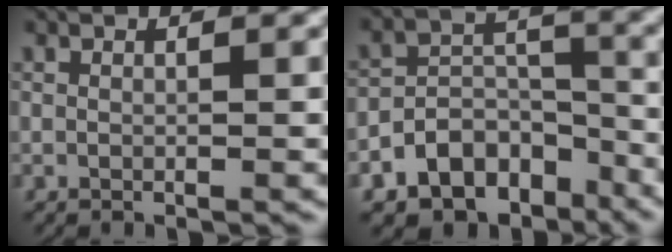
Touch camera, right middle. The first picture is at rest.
{"total": 12.2, "force": [-8.5, 7.8, 4.0], "torque": [-0.048, -0.017, -0.141]}